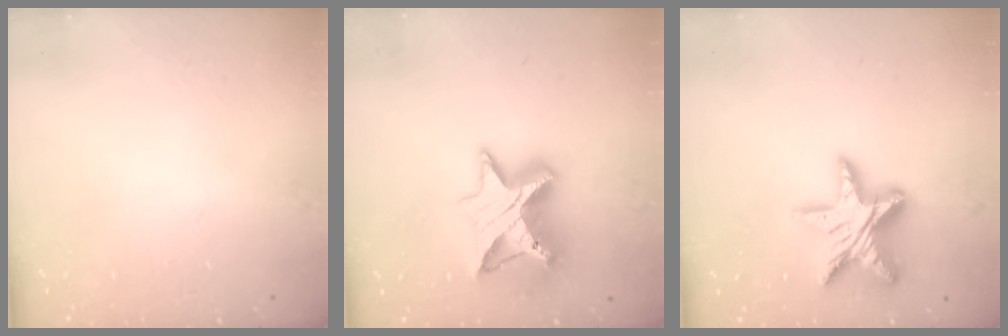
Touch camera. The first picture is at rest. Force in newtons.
{"total": 12.6, "press": 12.5, "slide": 0.9}
{"total": 17.6, "press": 17.6, "slide": 1.4}